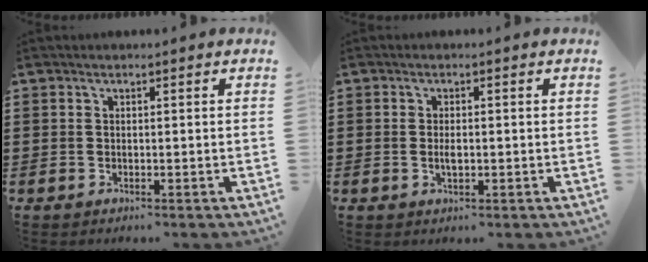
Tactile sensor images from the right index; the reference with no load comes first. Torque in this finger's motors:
{"motor_torque": [1.00, 1.14, -0.02, -0.01]}